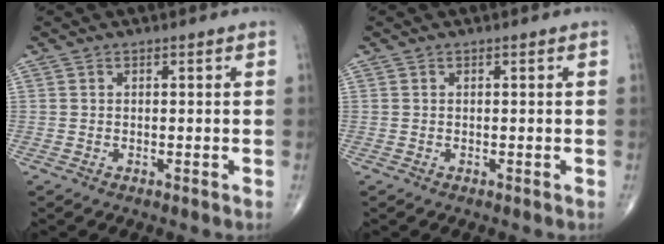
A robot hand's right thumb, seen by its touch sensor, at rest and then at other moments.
{"total": 0.0}